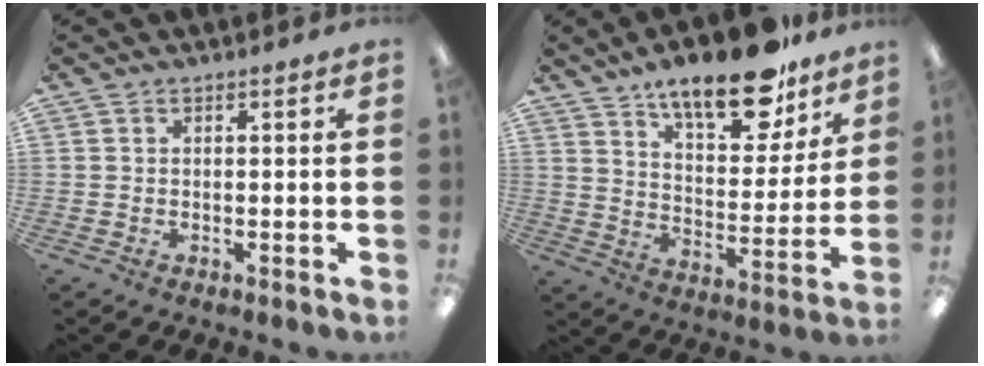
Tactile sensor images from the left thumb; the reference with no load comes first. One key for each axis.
{"total": 17.9, "fx": 13.6, "fy": 6.6, "fz": 9.6, "tx": -0.145, "ty": -0.081, "tz": 0.229}